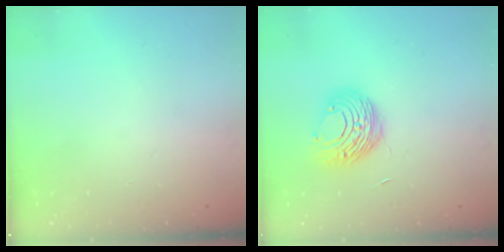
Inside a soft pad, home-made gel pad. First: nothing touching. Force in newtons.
{"total": 10.0, "press": 10.0, "slide": 0.5}